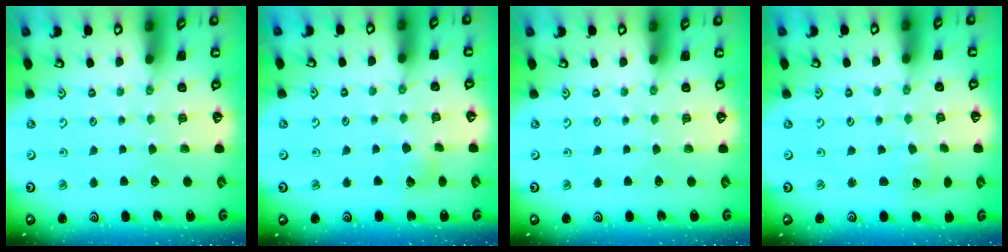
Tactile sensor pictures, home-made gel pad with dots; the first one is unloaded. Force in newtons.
{"total": 3.9, "press": 3.8, "slide": 0.6}
{"total": 0.0}
{"total": 2.0, "press": 2.0, "slide": 0.1}